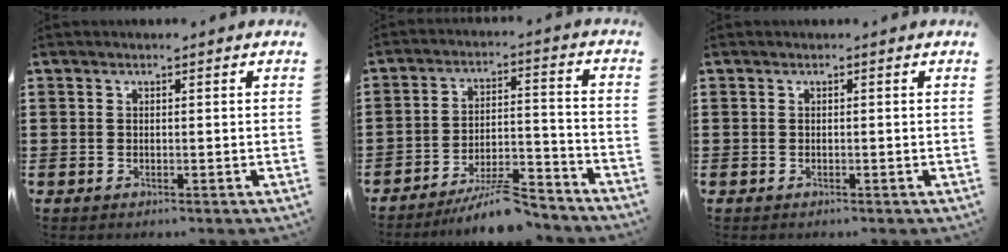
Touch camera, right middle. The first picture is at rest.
{"total": 7.6, "force": [-6.8, 0.8, 3.3], "torque": [-0.059, 0.004, -0.129]}
{"total": 0.0}